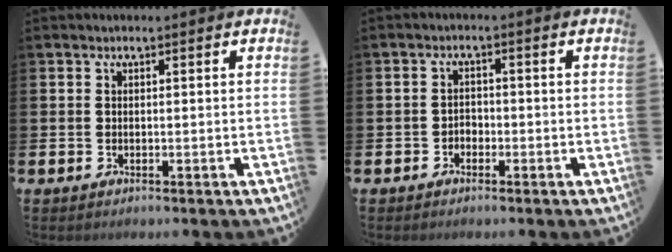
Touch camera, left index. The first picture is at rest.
{"total": 1.6, "force": [-1.1, 1.1, 0.3], "torque": [-0.002, 0.002, -0.027]}